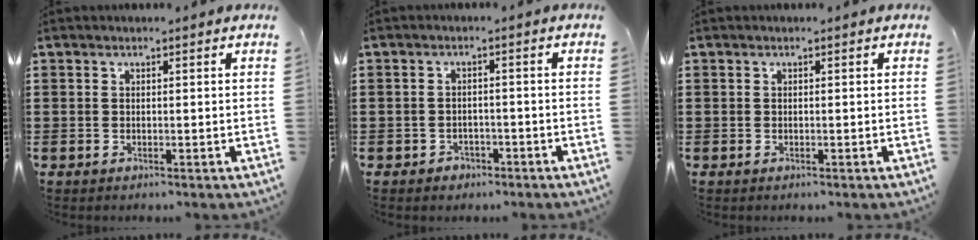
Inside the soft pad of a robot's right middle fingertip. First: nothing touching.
{"total": 1.6, "force": [-1.4, 0.8, 0.1], "torque": [-0.010, -0.001, -0.031]}
{"total": 0.0}